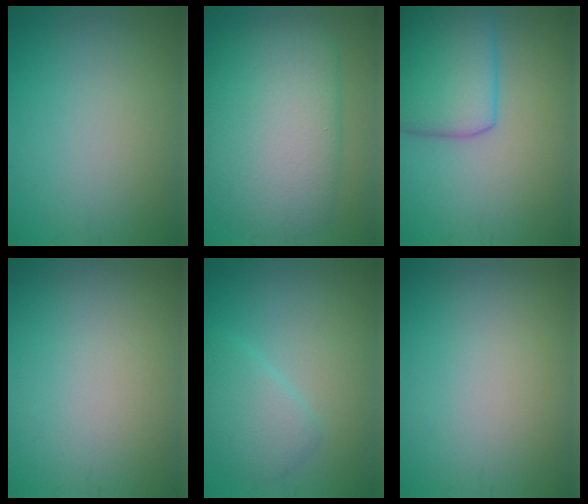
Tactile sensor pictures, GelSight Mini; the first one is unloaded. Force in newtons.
{"total": 10.1, "press": 10.0, "slide": 0.7}
{"total": 6.6, "press": 6.6, "slide": 0.4}
{"total": 0.0}
{"total": 3.1, "press": 3.1, "slide": 0.1}
{"total": 0.0}